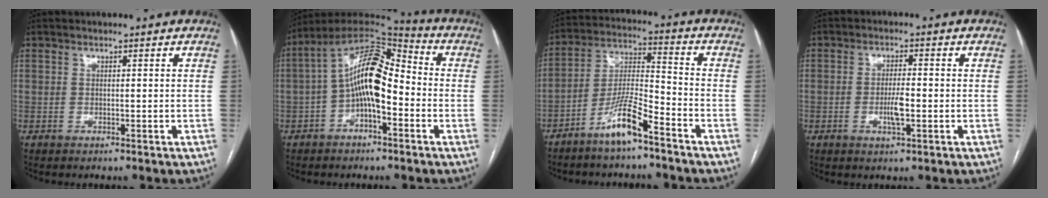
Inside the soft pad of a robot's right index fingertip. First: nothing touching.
{"total": 12.9, "force": [-1.5, 4.9, 11.9], "torque": [-0.210, 0.046, -0.028]}
{"total": 9.1, "force": [-6.2, 1.0, 6.5], "torque": [-0.135, -0.007, -0.124]}
{"total": 4.0, "force": [-1.0, 0.7, 3.8], "torque": [-0.073, -0.003, -0.015]}